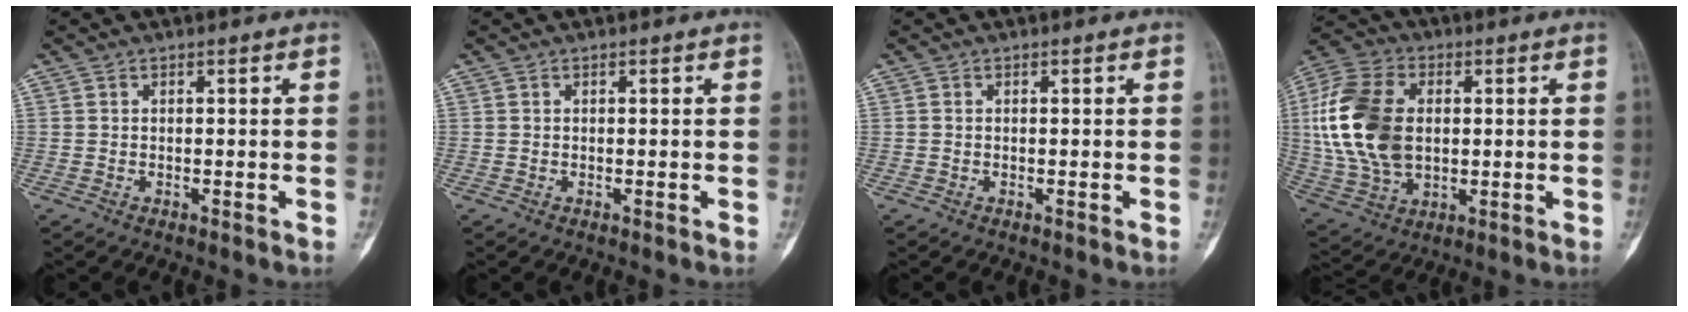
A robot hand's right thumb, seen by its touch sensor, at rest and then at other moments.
{"total": 0.0}
{"total": 0.0}
{"total": 19.0, "force": [1.5, 12.6, 14.2], "torque": [-0.287, 0.007, 0.033]}